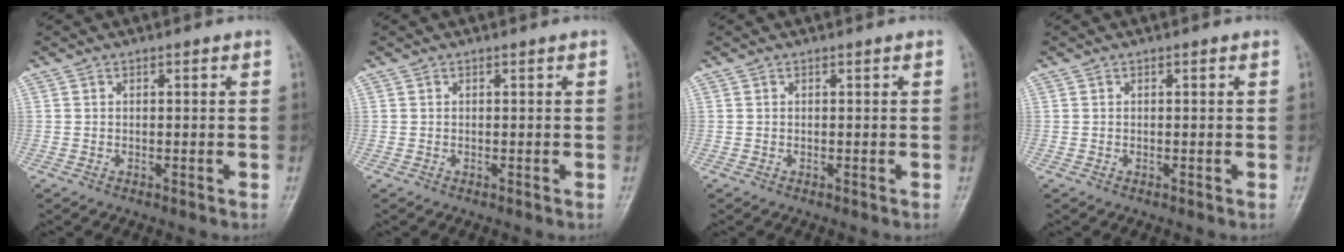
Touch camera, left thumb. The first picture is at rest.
{"total": 0.0}
{"total": 0.0}
{"total": 0.0}